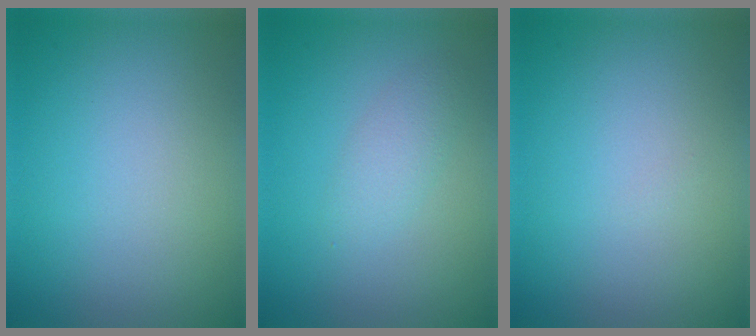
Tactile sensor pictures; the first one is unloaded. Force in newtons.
{"total": 1.7, "press": 1.7, "slide": 0.1}
{"total": 0.0}